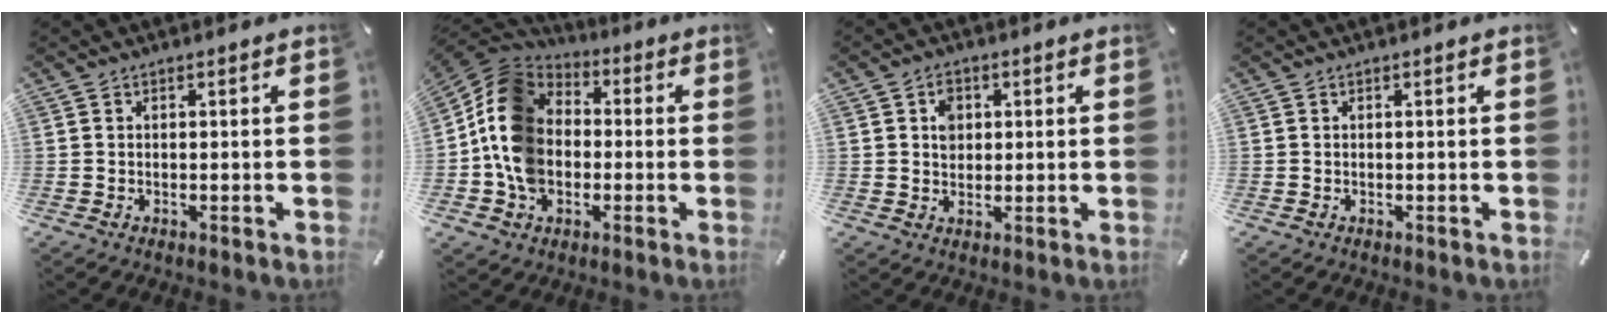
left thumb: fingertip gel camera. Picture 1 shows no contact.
{"total": 14.7, "force": [-2.5, 12.2, 7.7], "torque": [-0.183, 0.028, -0.050]}
{"total": 4.1, "force": [1.0, 3.5, 1.8], "torque": [-0.018, -0.001, 0.011]}
{"total": 0.0}